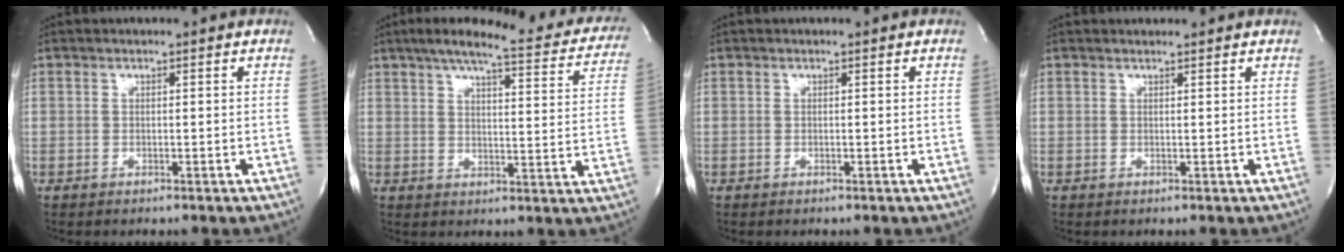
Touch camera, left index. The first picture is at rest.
{"total": 22.1, "force": [18.5, 4.2, 11.2], "torque": [-0.157, -0.007, 0.217]}
{"total": 0.0}
{"total": 1.7, "force": [1.7, 0.1, 0.1], "torque": [-0.011, 0.010, 0.025]}